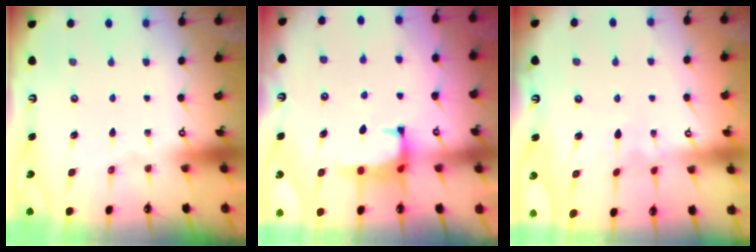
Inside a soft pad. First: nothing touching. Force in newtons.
{"total": 1.1, "press": 0.9, "slide": 0.6}
{"total": 3.8, "press": 3.8, "slide": 0.1}